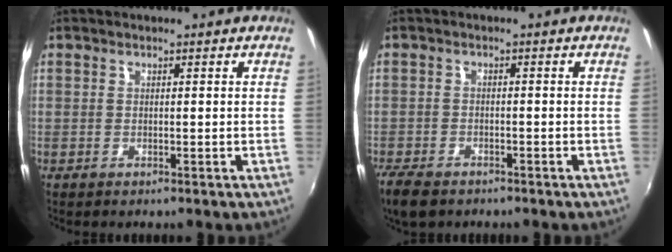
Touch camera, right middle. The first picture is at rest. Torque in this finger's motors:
{"motor_torque": [0.71, -0.55, 0.22, 0.06]}